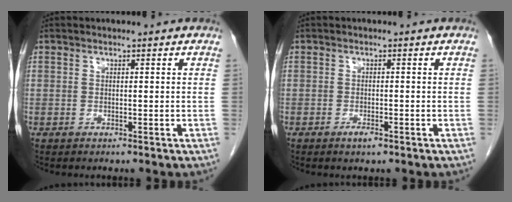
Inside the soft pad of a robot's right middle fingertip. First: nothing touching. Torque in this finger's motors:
{"motor_torque": [0.31, -0.02, 0.26, 0.05]}